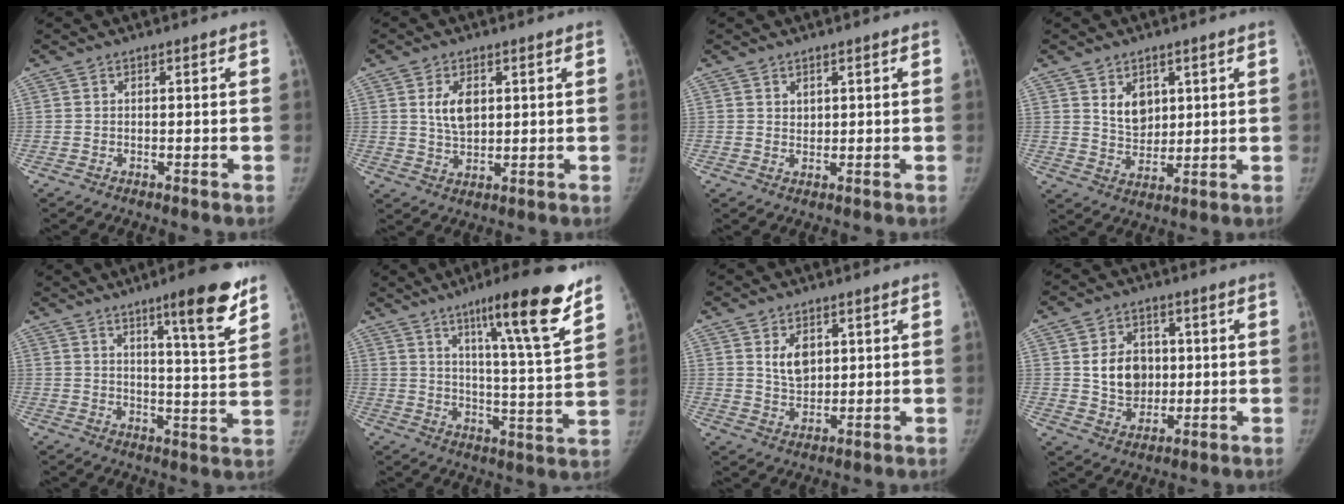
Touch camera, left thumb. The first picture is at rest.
{"total": 5.7, "force": [1.8, 3.4, 4.3], "torque": [-0.062, -0.013, 0.039]}
{"total": 1.4, "force": [1.0, 0.8, 0.5], "torque": [0.003, -0.010, 0.022]}
{"total": 6.2, "force": [2.7, 4.5, 3.4], "torque": [-0.029, -0.026, 0.057]}
{"total": 12.8, "force": [8.3, 1.5, 9.7], "torque": [-0.119, -0.052, 0.121]}
{"total": 18.4, "force": [11.6, 1.6, 14.2], "torque": [-0.188, -0.062, 0.175]}
{"total": 5.3, "force": [2.1, 3.4, 3.5], "torque": [-0.039, -0.021, 0.046]}
{"total": 9.6, "force": [1.3, 7.8, 5.4], "torque": [-0.047, -0.009, 0.029]}